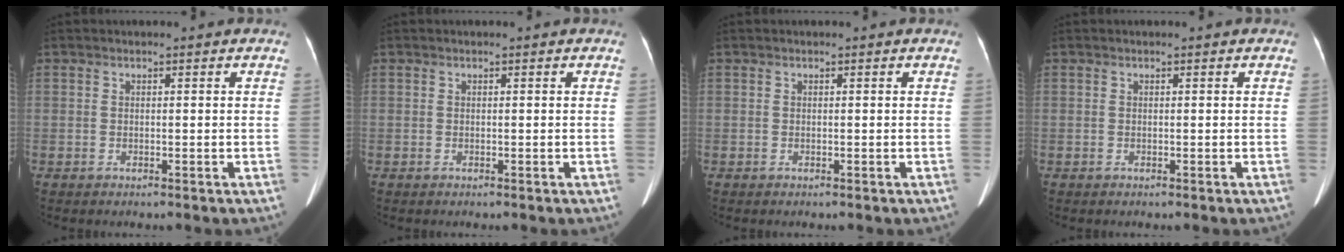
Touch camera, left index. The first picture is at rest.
{"total": 0.0}
{"total": 0.0}
{"total": 0.0}